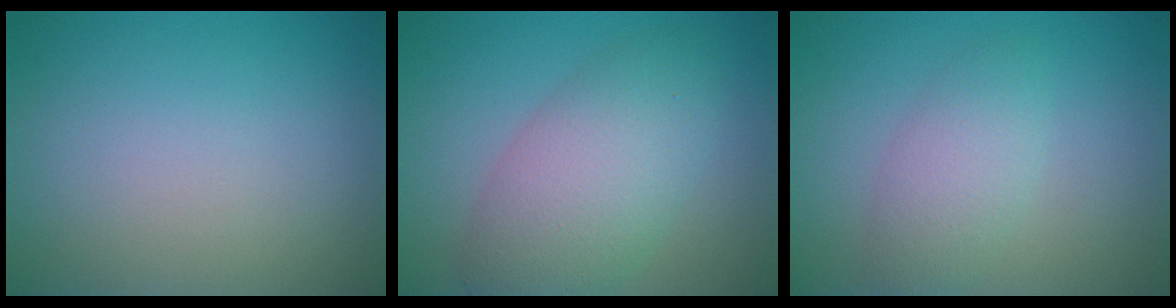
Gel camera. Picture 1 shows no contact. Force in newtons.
{"total": 6.5, "press": 6.5, "slide": 0.3}
{"total": 3.2, "press": 3.2, "slide": 0.1}